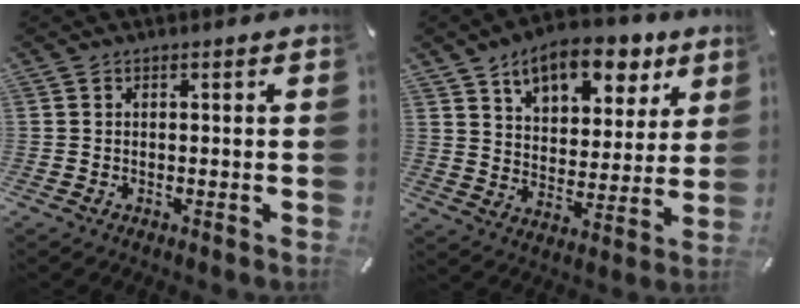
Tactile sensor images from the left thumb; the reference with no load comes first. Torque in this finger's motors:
{"motor_torque": [2.48, 2.53, 1.43, -1.34, 0.15]}